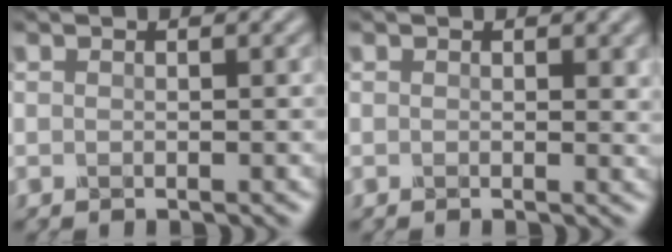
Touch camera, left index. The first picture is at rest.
{"total": 0.9, "force": [0.2, 0.3, 0.8], "torque": [-0.022, -0.005, 0.002]}